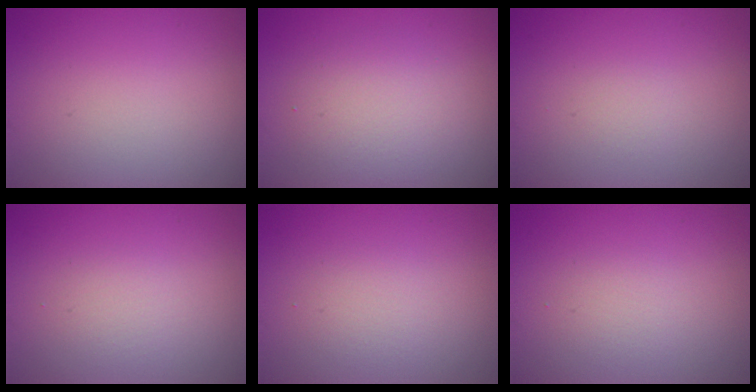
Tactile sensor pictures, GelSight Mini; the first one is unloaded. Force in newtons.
{"total": 3.5, "press": 3.5, "slide": 0.3}
{"total": 0.6, "press": 0.6, "slide": 0.1}
{"total": 1.4, "press": 1.4, "slide": 0.1}
{"total": 1.6, "press": 1.6, "slide": 0.2}
{"total": 1.4, "press": 1.4, "slide": 0.1}